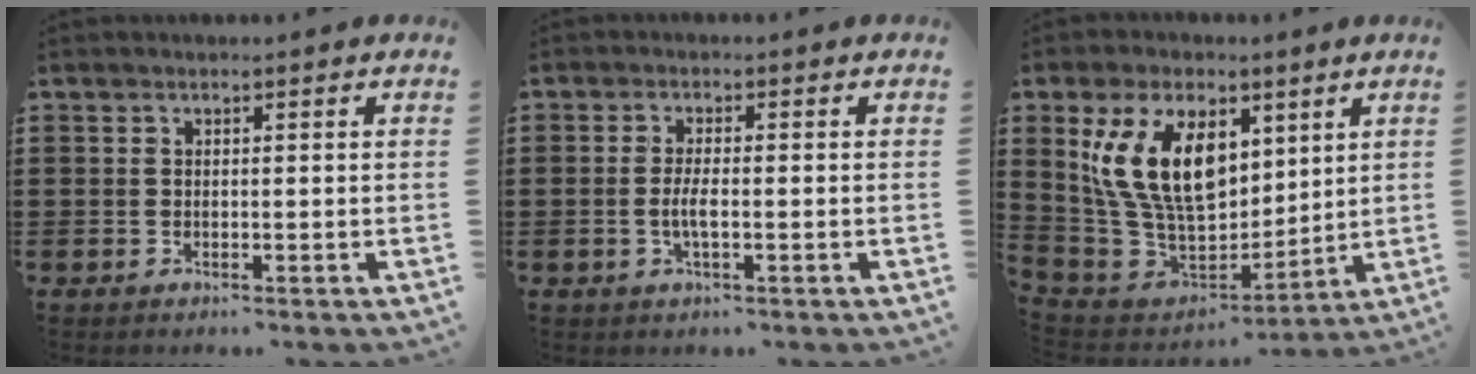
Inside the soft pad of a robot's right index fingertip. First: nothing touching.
{"total": 2.8, "force": [-0.7, 0.6, 2.7], "torque": [-0.062, -0.005, -0.017]}
{"total": 14.0, "force": [4.7, 8.4, 10.2], "torque": [-0.239, 0.015, 0.089]}